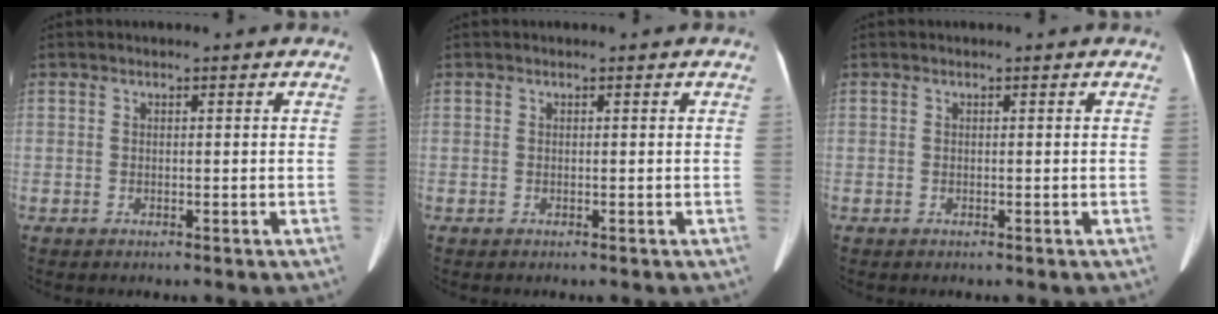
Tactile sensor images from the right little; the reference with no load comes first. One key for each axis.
{"total": 0.0}
{"total": 0.0}